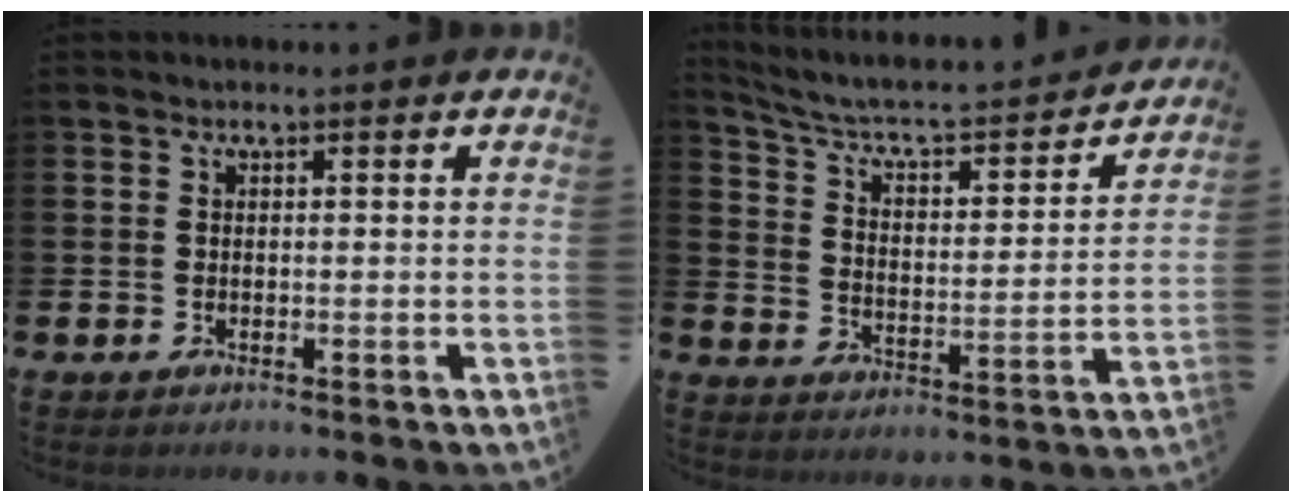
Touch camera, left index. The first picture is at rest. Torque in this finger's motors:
{"motor_torque": [0.36, -0.72, 0.18, 0.09]}